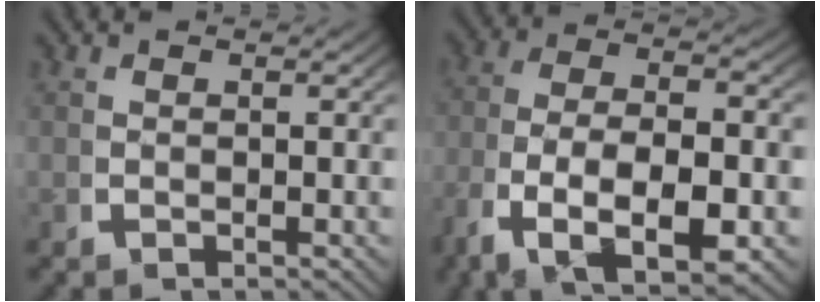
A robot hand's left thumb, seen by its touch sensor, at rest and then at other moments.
{"total": 10.9, "force": [-2.9, 5.7, 8.8], "torque": [-0.192, -0.046, -0.027]}